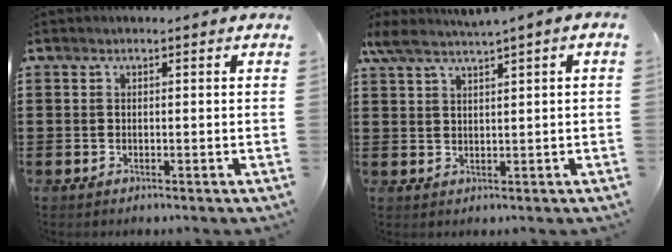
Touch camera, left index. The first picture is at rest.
{"total": 2.6, "force": [1.7, 0.0, 1.9], "torque": [-0.041, -0.001, 0.031]}